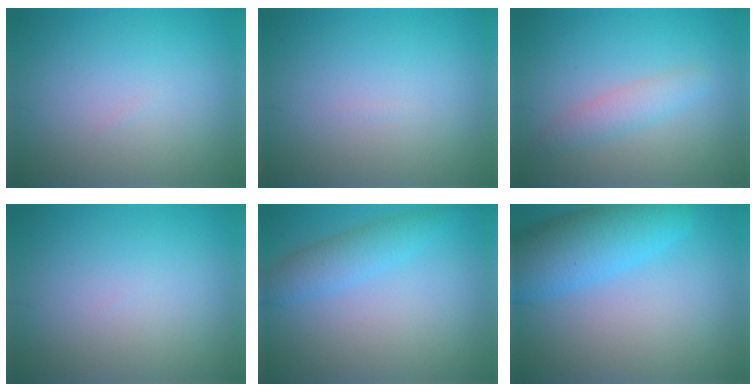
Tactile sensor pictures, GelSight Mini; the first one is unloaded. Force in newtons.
{"total": 0.0}
{"total": 2.2, "press": 2.2, "slide": 0.1}
{"total": 0.0}
{"total": 2.7, "press": 2.7, "slide": 0.1}
{"total": 7.1, "press": 7.1, "slide": 0.3}